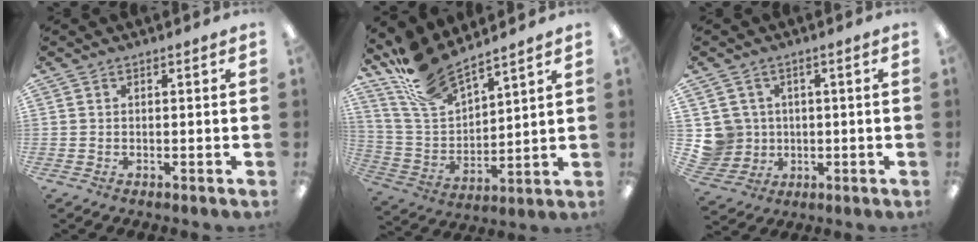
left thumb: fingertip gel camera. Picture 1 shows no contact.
{"total": 14.9, "force": [12.7, 5.0, 6.0], "torque": [-0.148, -0.071, 0.238]}
{"total": 6.4, "force": [1.1, 6.3, 0.5], "torque": [-0.023, 0.002, 0.028]}